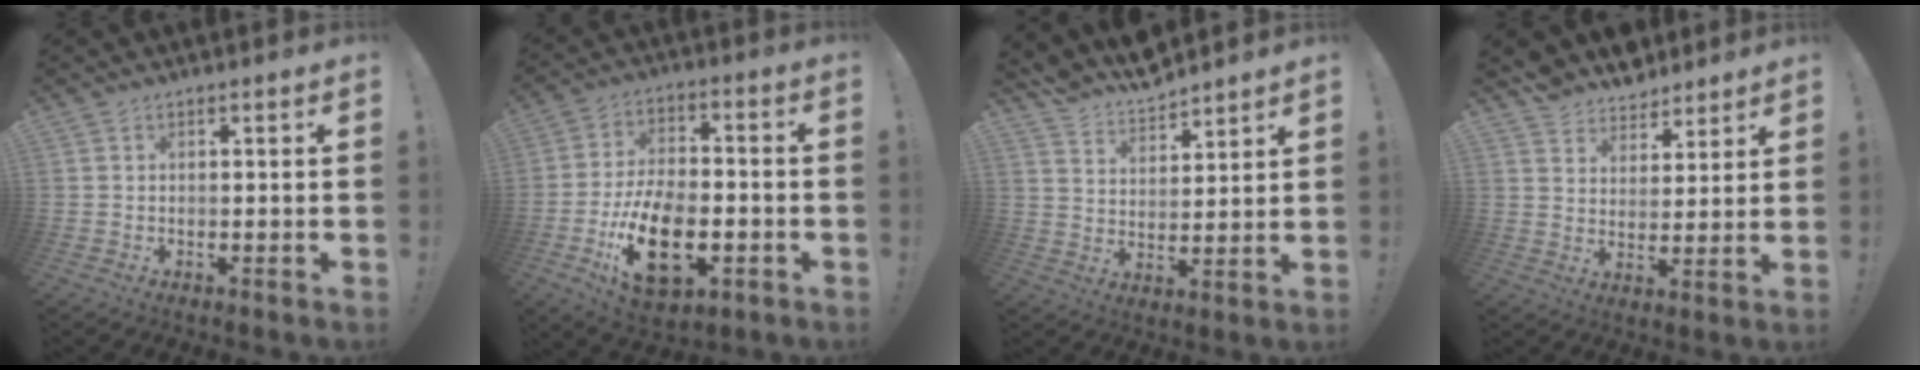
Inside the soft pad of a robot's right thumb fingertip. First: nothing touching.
{"total": 20.1, "force": [-7.3, 11.6, 14.7], "torque": [-0.261, 0.043, -0.114]}
{"total": 7.8, "force": [7.3, 2.2, 1.4], "torque": [-0.037, -0.065, 0.137]}
{"total": 7.0, "force": [6.1, 3.5, 0.0], "torque": [-0.002, -0.059, 0.117]}